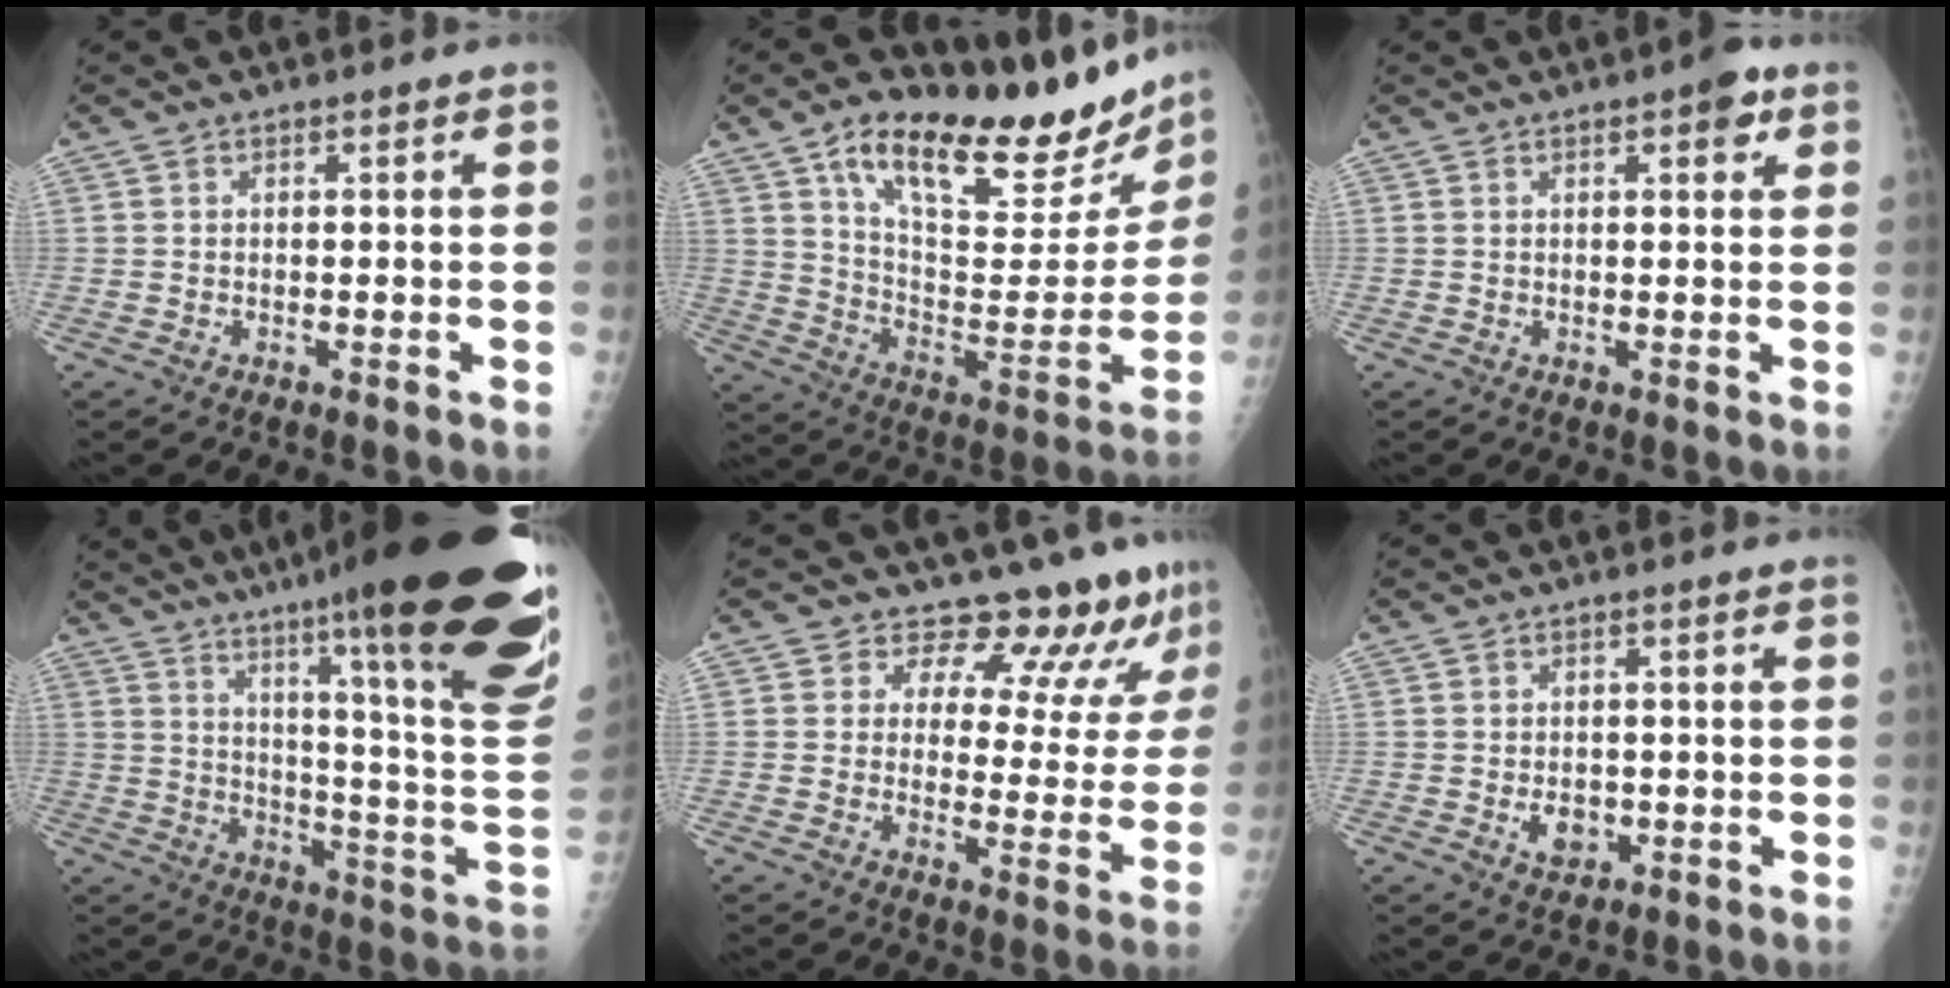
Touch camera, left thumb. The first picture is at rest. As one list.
[{"total": 28.4, "force": [19.5, 9.5, 18.3], "torque": [-0.236, -0.065, 0.303]}, {"total": 3.7, "force": [1.9, 1.4, 2.8], "torque": [-0.025, -0.004, 0.020]}, {"total": 35.0, "force": [21.9, 4.3, 27.0], "torque": [-0.277, -0.084, 0.314]}, {"total": 12.6, "force": [11.7, 3.9, 2.6], "torque": [0.007, -0.088, 0.137]}, {"total": 3.5, "force": [-0.6, 2.7, 2.1], "torque": [-0.019, 0.001, -0.001]}]